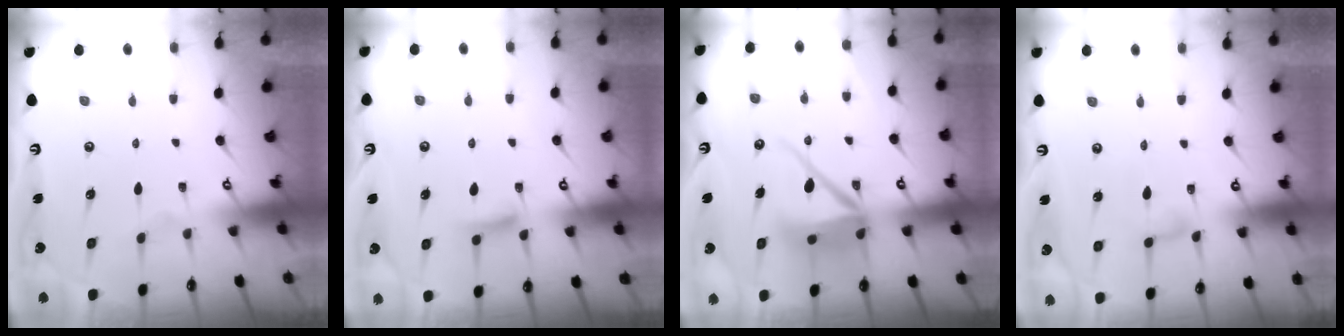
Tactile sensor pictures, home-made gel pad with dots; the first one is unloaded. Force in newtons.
{"total": 5.5, "press": 5.4, "slide": 0.8}
{"total": 12.4, "press": 12.3, "slide": 1.7}
{"total": 4.9, "press": 4.9, "slide": 0.6}